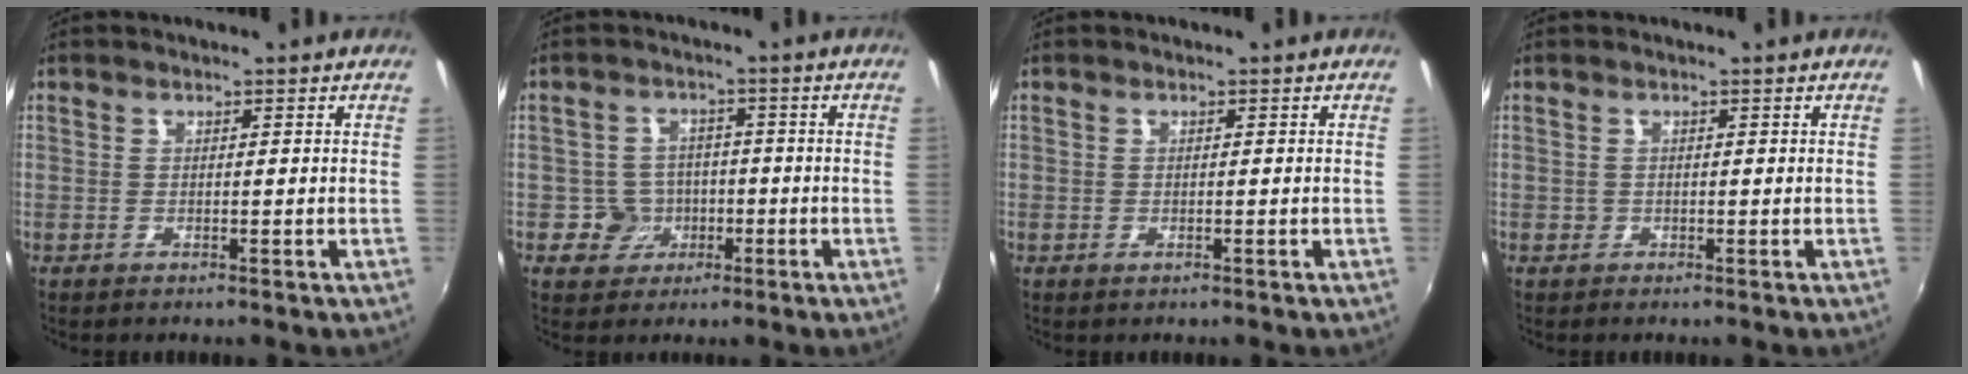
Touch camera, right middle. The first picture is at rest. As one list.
[{"total": 5.7, "force": [-1.9, 5.3, 0.8], "torque": [-0.025, 0.011, -0.022]}, {"total": 0.8, "force": [-0.3, 0.5, 0.5], "torque": [-0.008, -0.003, -0.006]}, {"total": 1.1, "force": [-0.3, 1.0, 0.2], "torque": [-0.001, -0.004, -0.004]}]